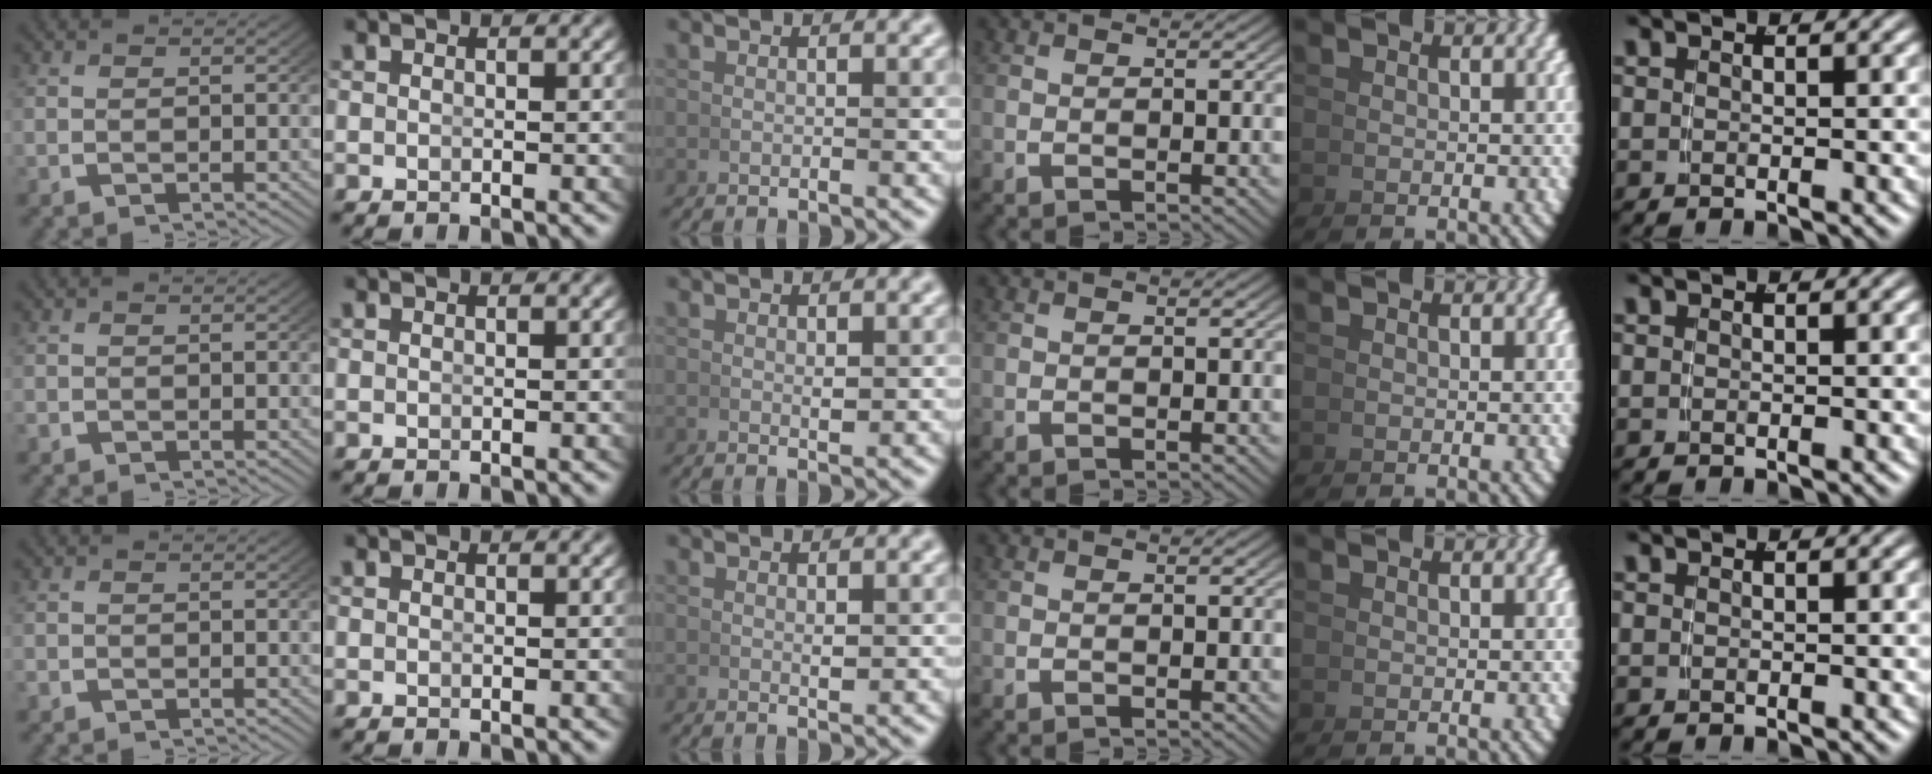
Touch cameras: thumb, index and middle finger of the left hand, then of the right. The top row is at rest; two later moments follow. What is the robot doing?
{"motion": "lift_and_place", "object": "dispenser bottle"}